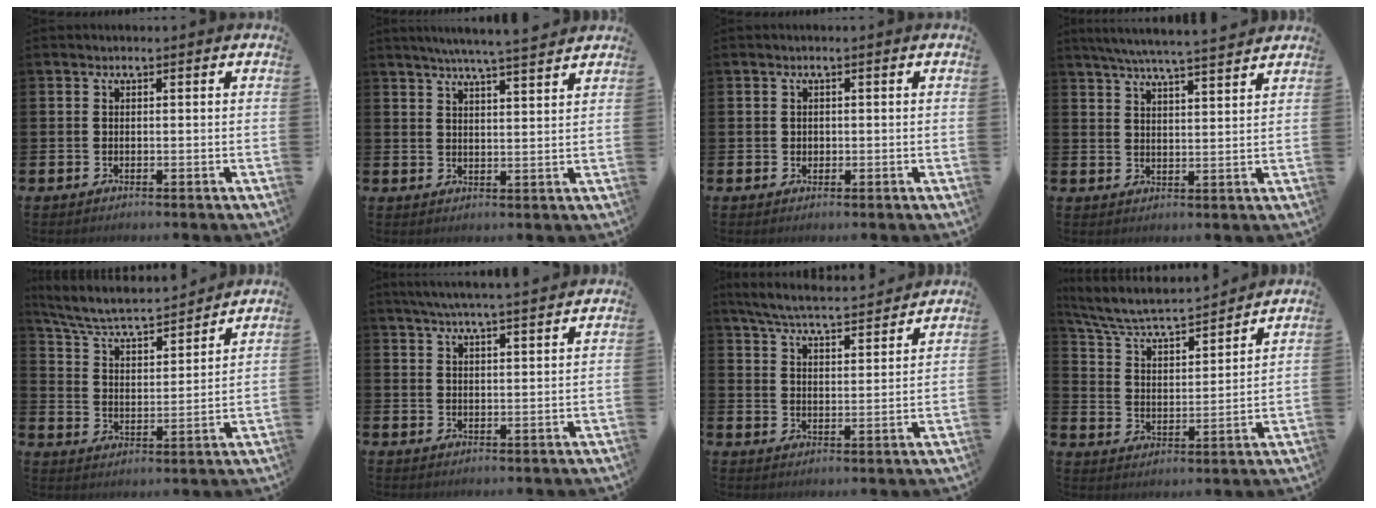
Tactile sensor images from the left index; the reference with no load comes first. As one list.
[{"total": 5.3, "force": [5.0, -0.7, 1.5], "torque": [-0.042, -0.027, 0.088]}, {"total": 0.9, "force": [0.4, 0.8, 0.2], "torque": [0.009, 0.001, 0.003]}, {"total": 5.8, "force": [5.5, -0.3, 1.8], "torque": [-0.049, -0.030, 0.097]}, {"total": 6.7, "force": [6.2, 1.0, 2.2], "torque": [-0.074, -0.049, 0.103]}, {"total": 5.0, "force": [4.7, -0.4, 1.7], "torque": [-0.044, -0.016, 0.084]}, {"total": 6.0, "force": [5.8, 0.5, 1.5], "torque": [-0.052, -0.038, 0.101]}, {"total": 6.6, "force": [6.3, 0.9, 2.0], "torque": [-0.072, -0.050, 0.105]}]